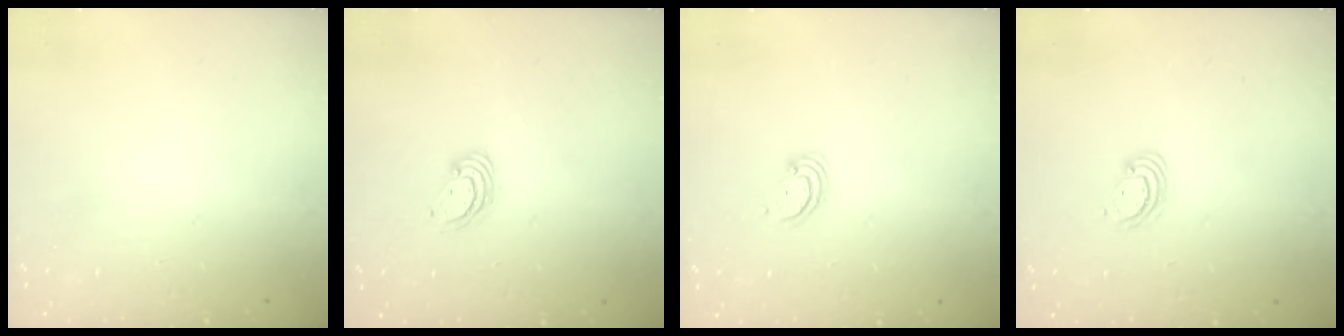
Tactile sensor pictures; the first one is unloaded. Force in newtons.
{"total": 3.3, "press": 3.3, "slide": 0.2}
{"total": 2.6, "press": 2.6, "slide": 0.2}
{"total": 2.5, "press": 2.5, "slide": 0.3}